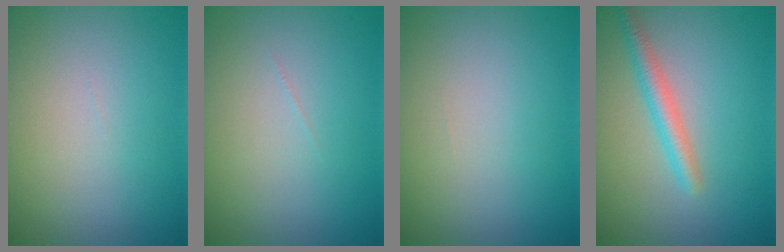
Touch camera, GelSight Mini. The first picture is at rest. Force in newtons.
{"total": 0.0}
{"total": 0.0}
{"total": 2.5, "press": 2.5, "slide": 0.1}